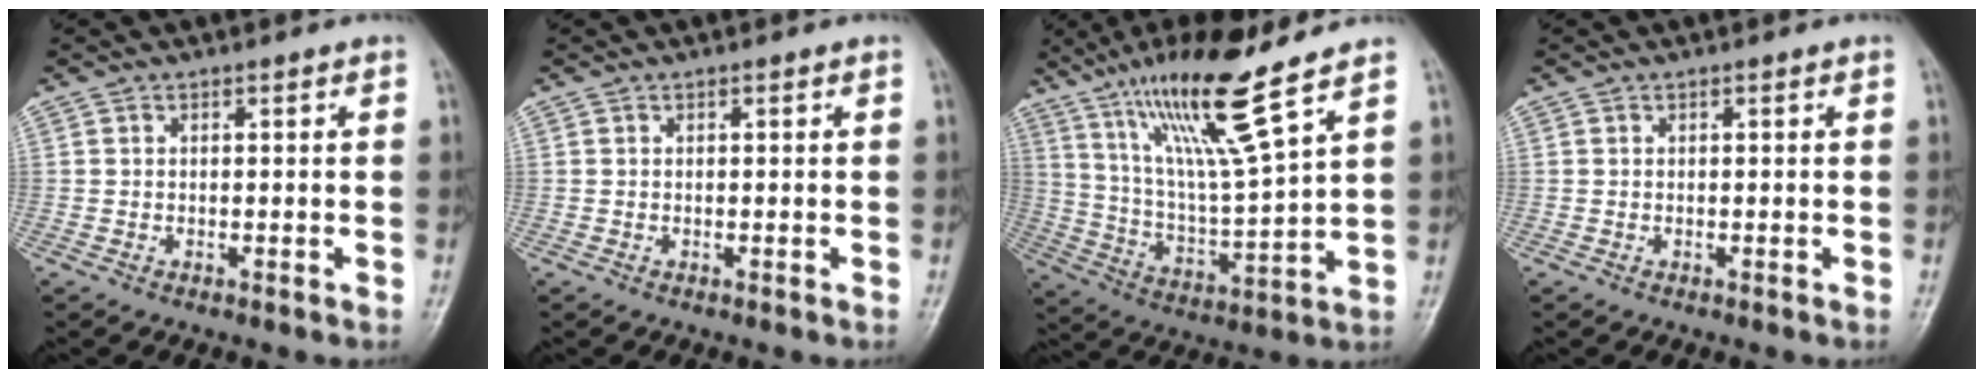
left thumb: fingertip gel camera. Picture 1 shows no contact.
{"total": 0.0}
{"total": 17.1, "force": [11.4, 1.2, 12.7], "torque": [-0.221, -0.062, 0.215]}
{"total": 0.0}